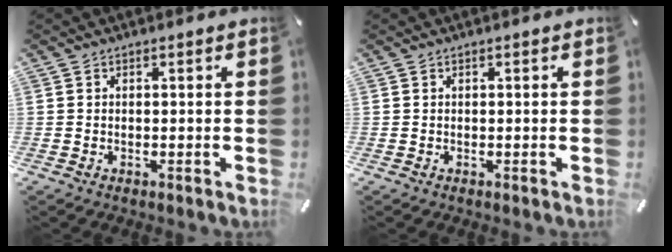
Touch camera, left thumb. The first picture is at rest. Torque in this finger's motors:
{"motor_torque": [-0.04, -0.01, 0.00, -0.01, 0.00]}